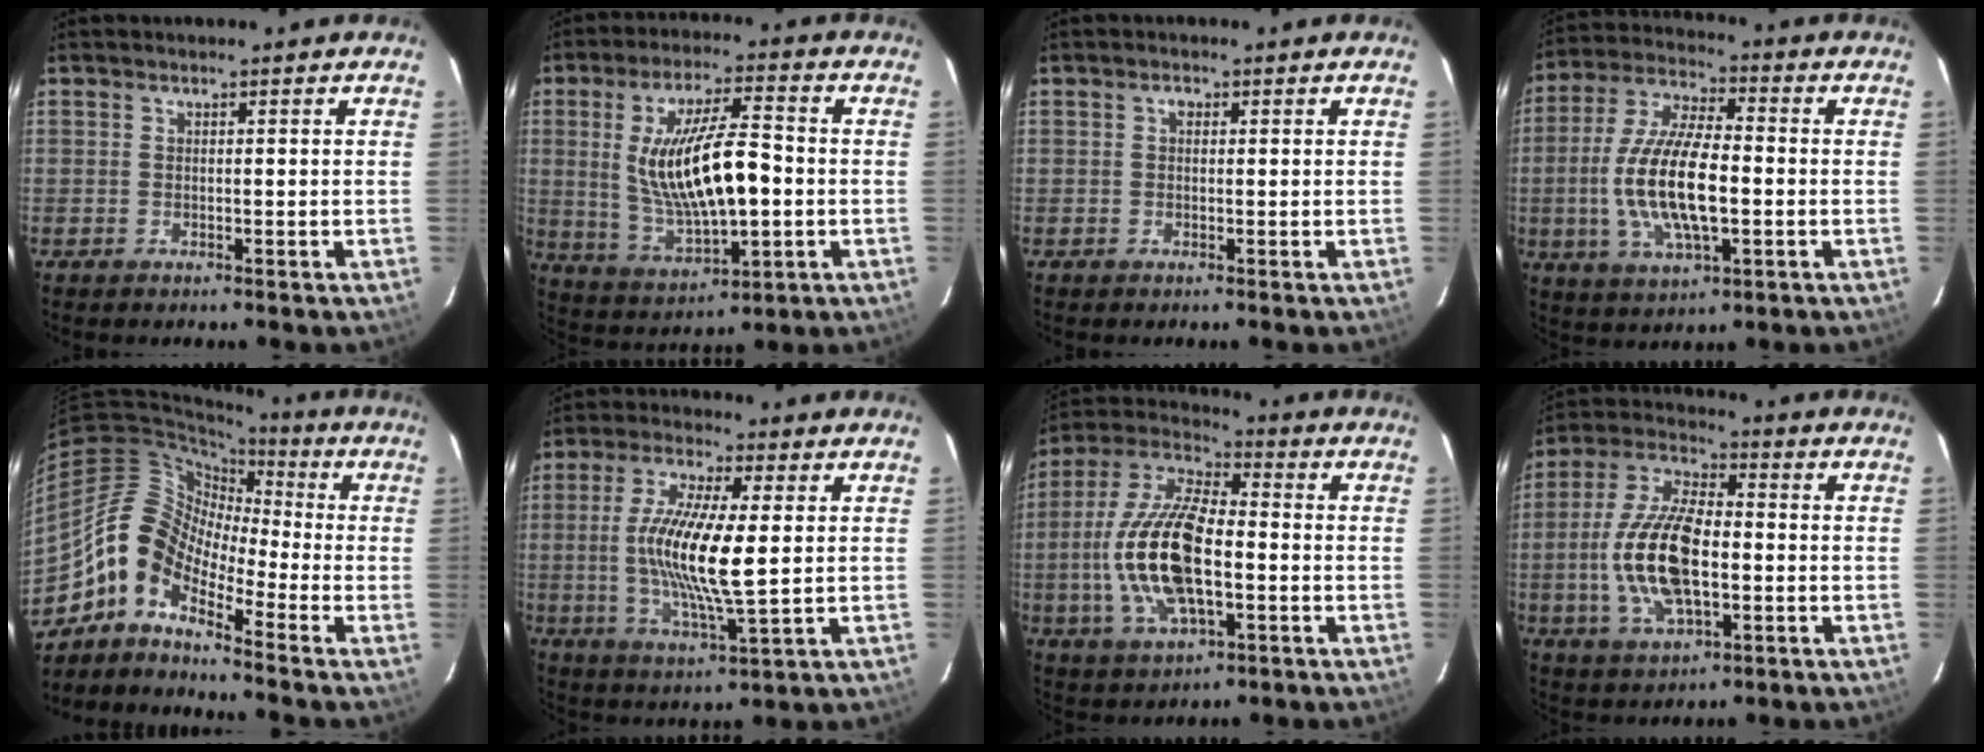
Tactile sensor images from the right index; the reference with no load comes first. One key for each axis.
{"total": 16.4, "fx": -0.3, "fy": 5.4, "fz": 15.5, "tx": -0.291, "ty": -0.007, "tz": 0.015}
{"total": 1.1, "fx": 0.3, "fy": 0.9, "fz": 0.6, "tx": -0.008, "ty": 0.005, "tz": 0.003}
{"total": 15.9, "fx": -2.3, "fy": 5.9, "fz": 14.6, "tx": -0.299, "ty": -0.003, "tz": -0.042}
{"total": 9.3, "fx": -5.5, "fy": 4.9, "fz": 5.7, "tx": -0.093, "ty": 0.027, "tz": -0.131}
{"total": 14.2, "fx": 0.6, "fy": 3.0, "fz": 13.8, "tx": -0.269, "ty": -0.008, "tz": 0.011}
{"total": 18.5, "fx": -2.9, "fy": 7.9, "fz": 16.4, "tx": -0.343, "ty": 0.001, "tz": -0.056}
{"total": 16.3, "fx": -2.4, "fy": 7.3, "fz": 14.4, "tx": -0.301, "ty": 0.003, "tz": -0.043}